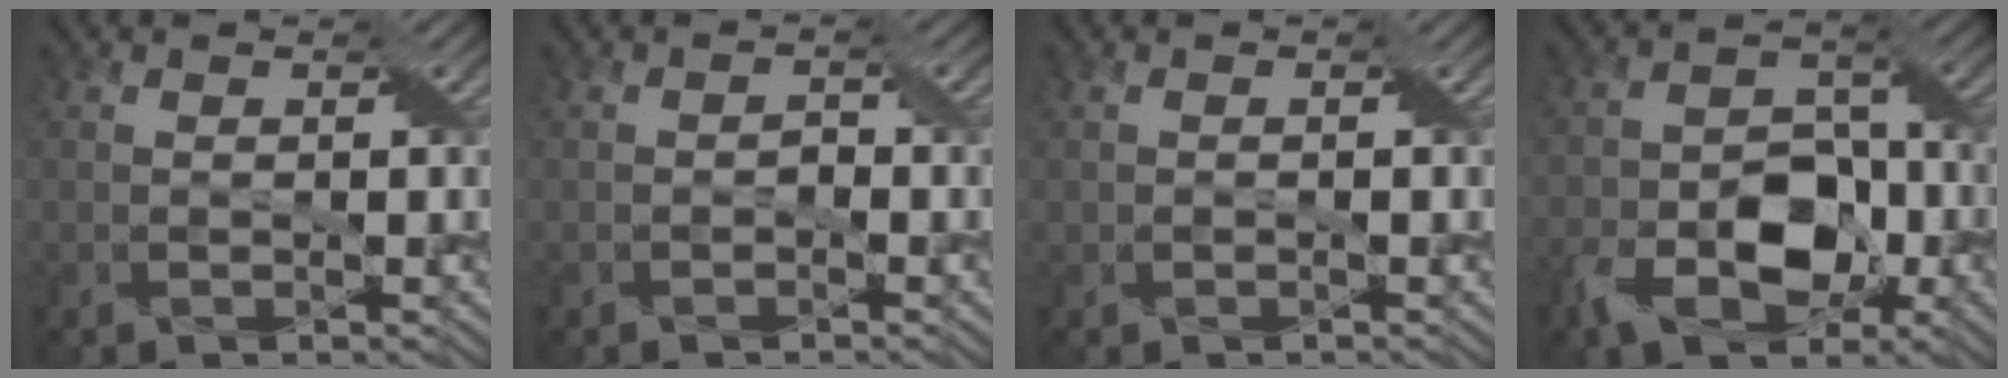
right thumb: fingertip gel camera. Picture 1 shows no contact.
{"total": 0.8, "force": [-0.5, 0.5, 0.4], "torque": [-0.009, 0.005, -0.011]}
{"total": 0.6, "force": [-0.2, 0.4, 0.4], "torque": [-0.009, 0.002, -0.003]}
{"total": 9.4, "force": [-4.2, 5.8, 6.1], "torque": [-0.110, -0.003, -0.082]}